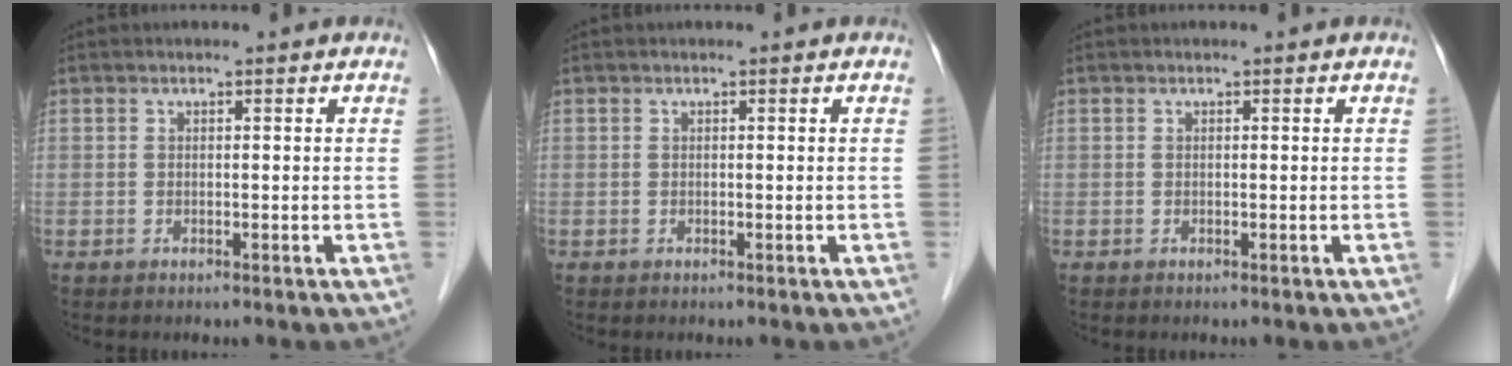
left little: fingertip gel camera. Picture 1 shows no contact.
{"total": 0.0}
{"total": 0.0}